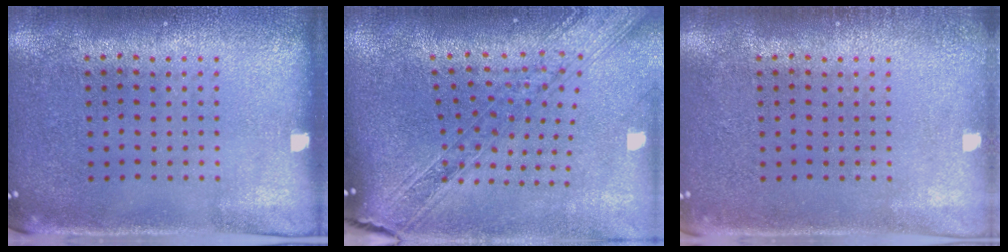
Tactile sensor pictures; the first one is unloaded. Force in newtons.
{"total": 2.3, "press": 1.9, "slide": 1.2}
{"total": 0.9, "press": 0.8, "slide": 0.2}